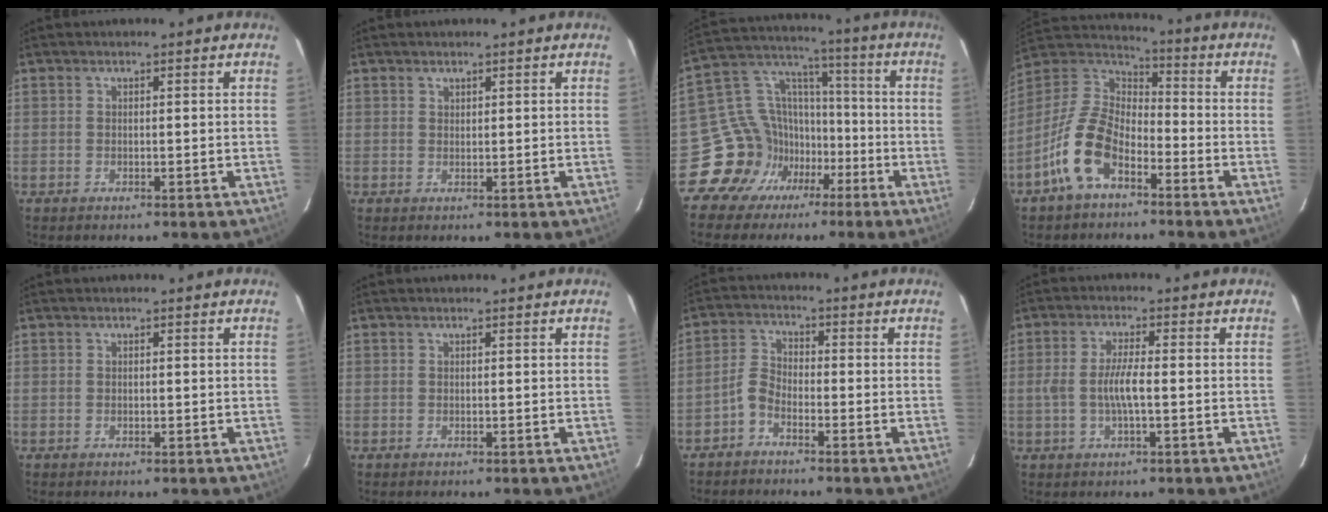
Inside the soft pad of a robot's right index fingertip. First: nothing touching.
{"total": 0.7, "force": [0.6, 0.3, 0.1], "torque": [0.000, 0.001, 0.011]}
{"total": 13.0, "force": [-7.0, 10.9, 1.4], "torque": [-0.033, 0.066, -0.119]}
{"total": 13.6, "force": [-7.4, 7.1, 8.9], "torque": [-0.191, 0.010, -0.149]}
{"total": 0.0}
{"total": 0.0}
{"total": 3.5, "force": [-2.6, 1.7, 1.6], "torque": [-0.043, 0.014, -0.059]}
{"total": 5.2, "force": [-0.9, 1.0, 5.1], "torque": [-0.100, 0.003, -0.016]}